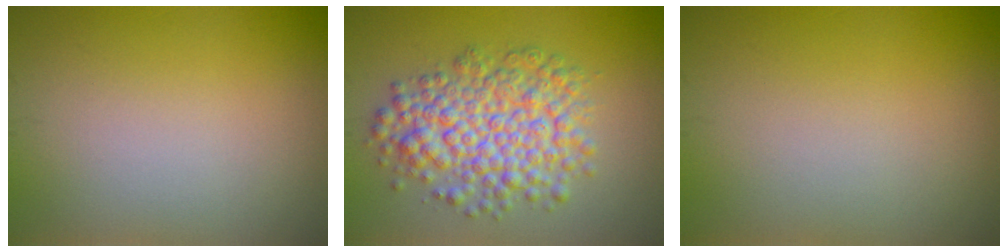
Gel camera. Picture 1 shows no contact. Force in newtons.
{"total": 7.0, "press": 7.0, "slide": 0.2}
{"total": 0.0}